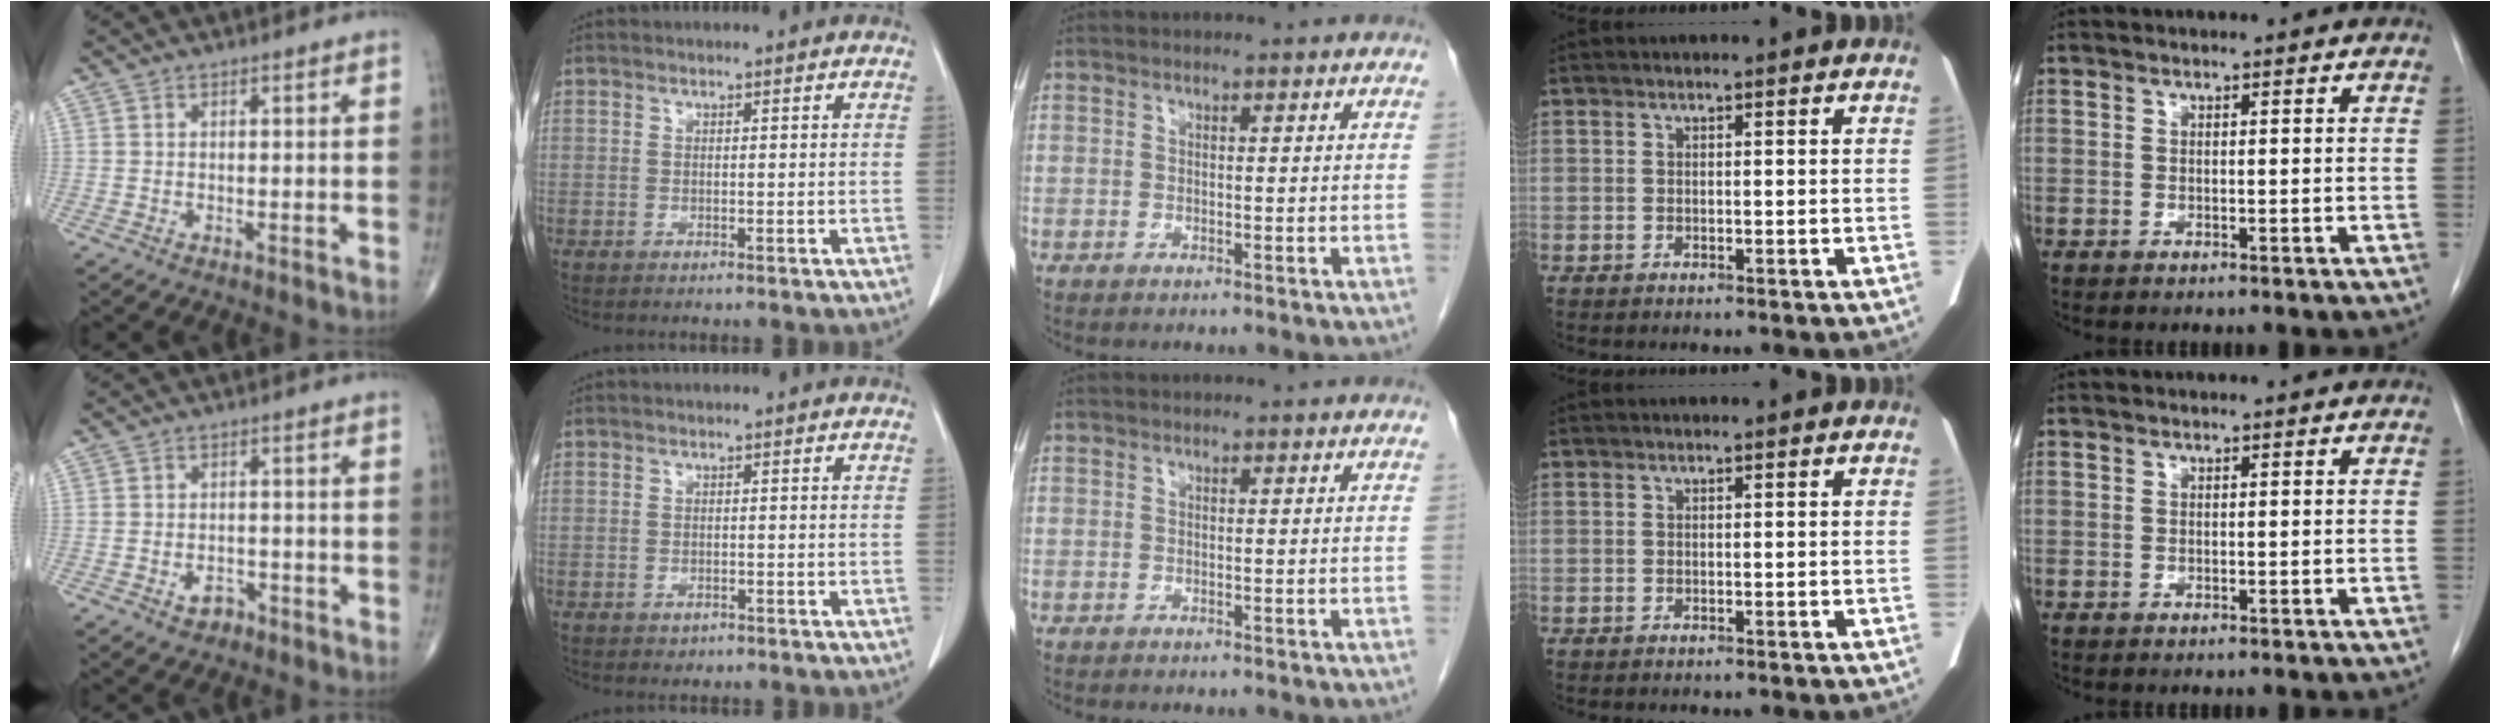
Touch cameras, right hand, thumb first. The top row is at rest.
{"thumb": {"total": 2.9, "force": [-1.7, 2.0, 1.3], "torque": [-0.009, 0.013, -0.022]}, "index": {"total": 1.0, "force": [-0.6, 0.7, 0.3], "torque": [-0.008, 0.000, -0.003]}}